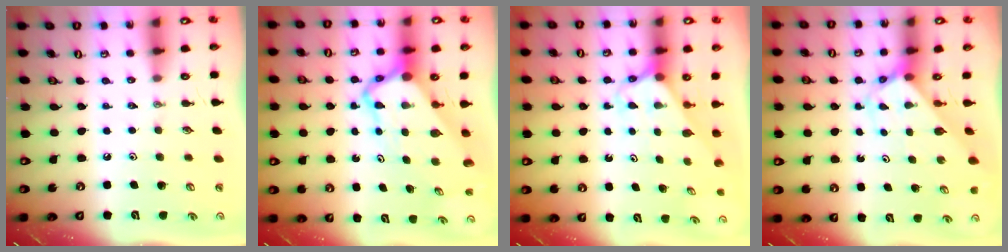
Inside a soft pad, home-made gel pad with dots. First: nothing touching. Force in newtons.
{"total": 8.8, "press": 8.8, "slide": 0.7}
{"total": 2.6, "press": 2.6, "slide": 0.2}
{"total": 2.9, "press": 2.9, "slide": 0.2}